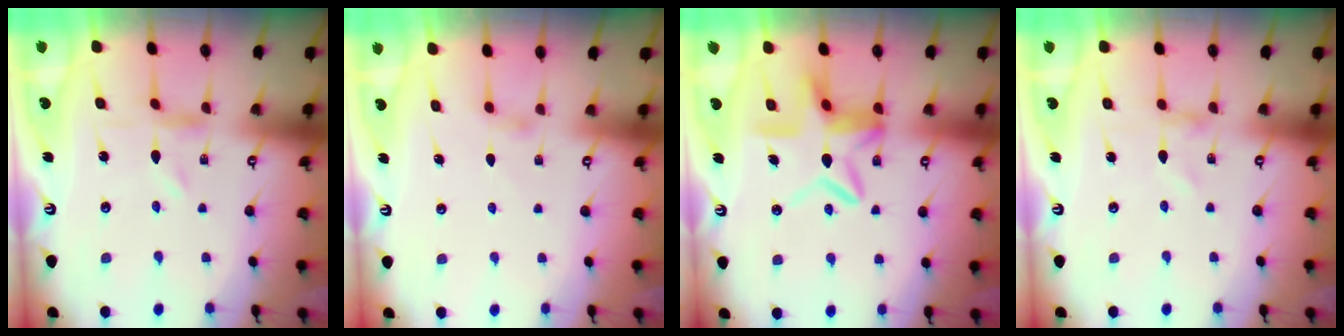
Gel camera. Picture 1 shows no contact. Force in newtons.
{"total": 1.3, "press": 1.3, "slide": 0.3}
{"total": 10.7, "press": 10.6, "slide": 1.1}
{"total": 0.0}